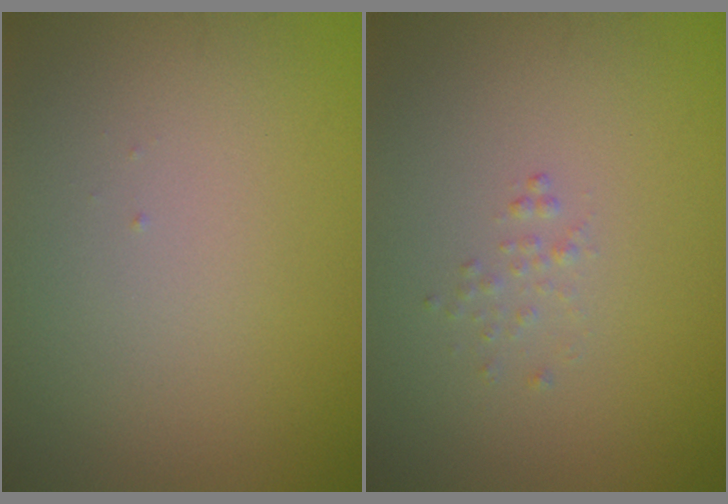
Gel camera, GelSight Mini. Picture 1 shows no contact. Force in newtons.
{"total": 0.7, "press": 0.7, "slide": 0.1}